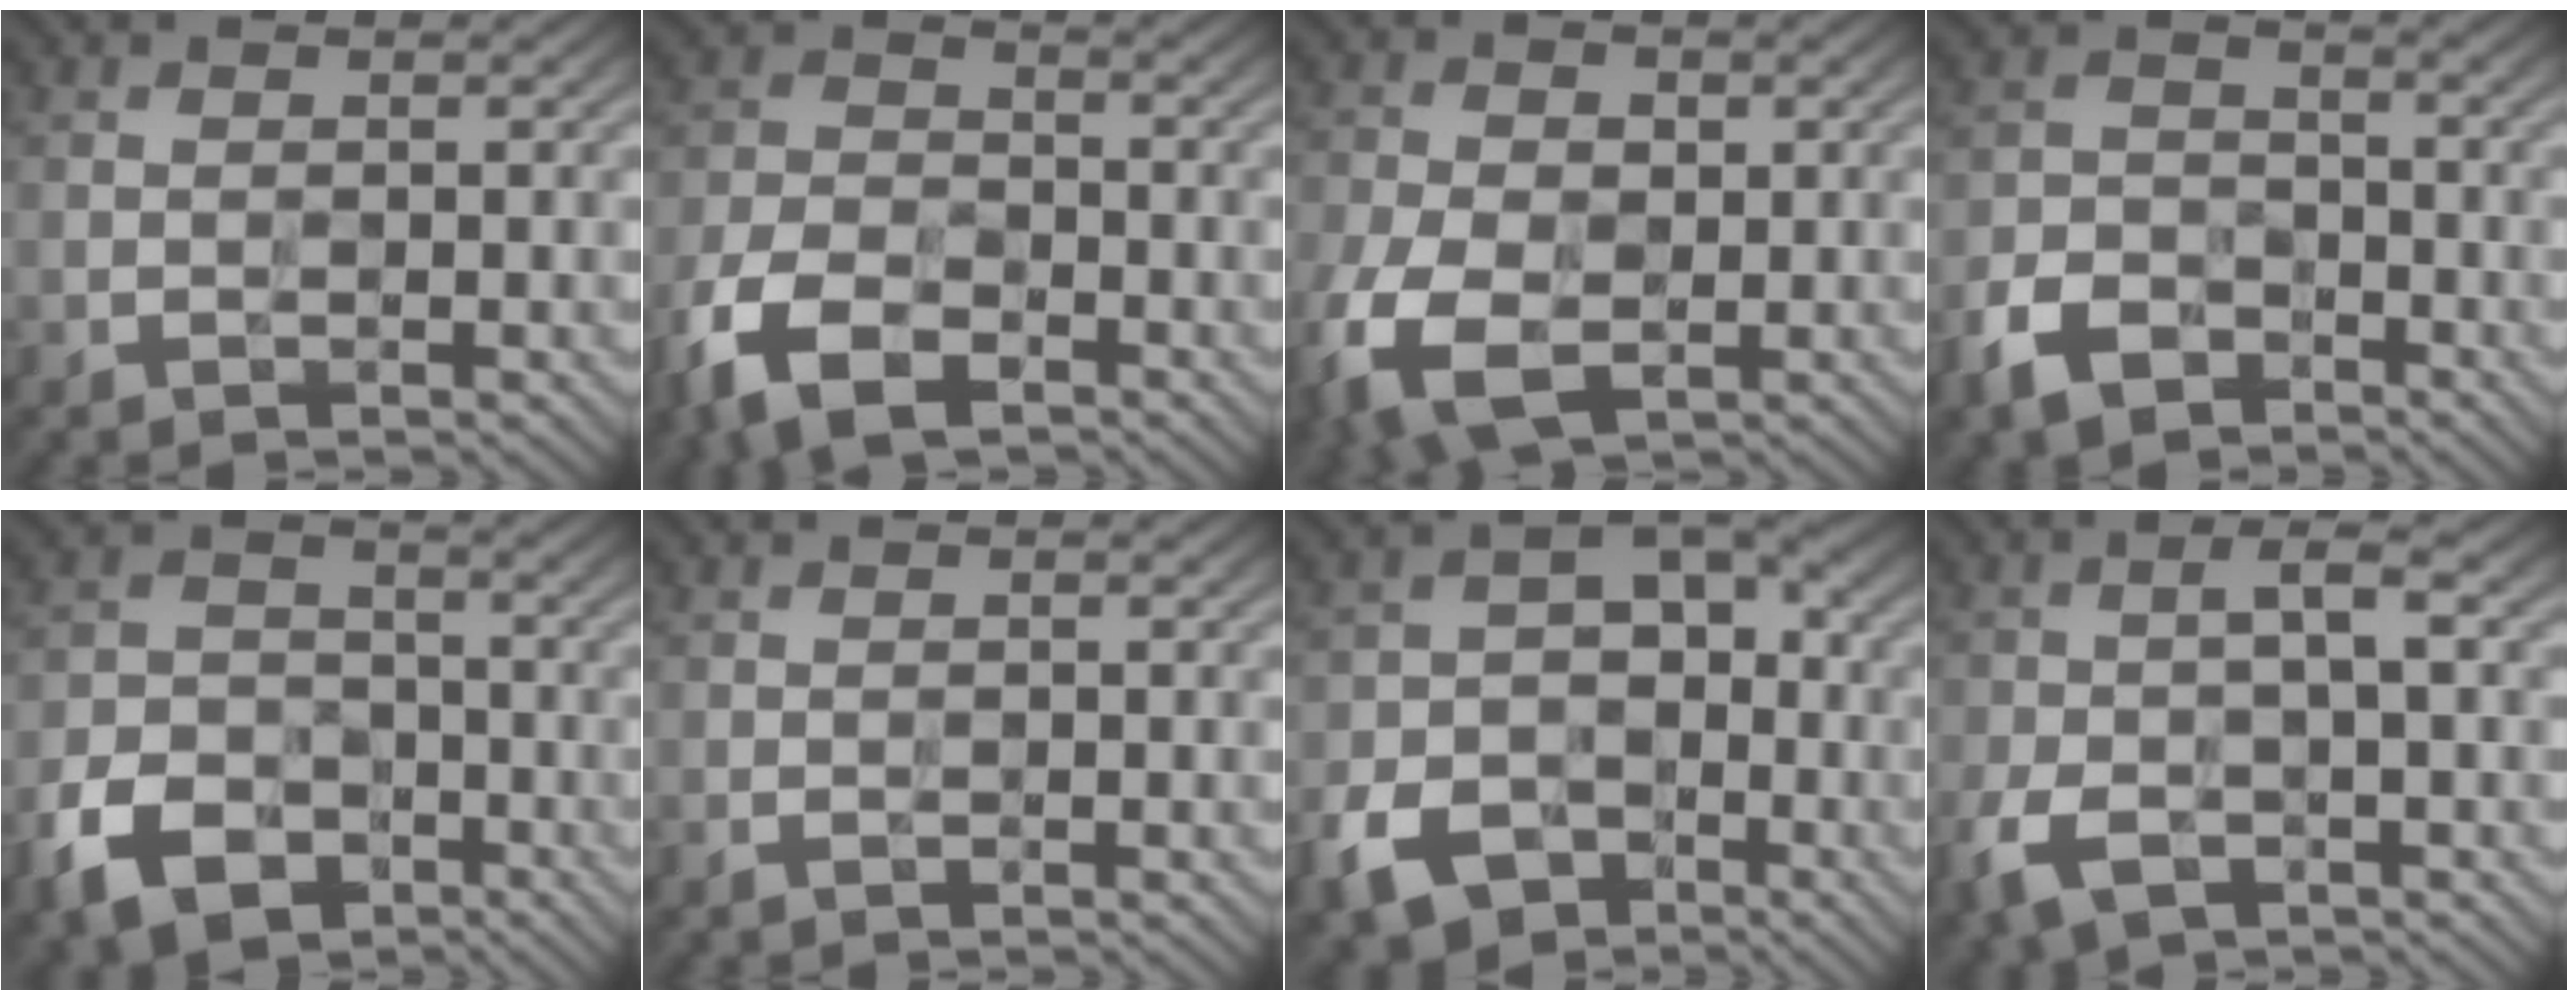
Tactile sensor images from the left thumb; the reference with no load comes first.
{"total": 10.1, "force": [-6.1, 5.3, 6.1], "torque": [-0.143, -0.020, -0.128]}
{"total": 10.8, "force": [-3.7, 6.9, 7.4], "torque": [-0.189, -0.037, -0.063]}
{"total": 6.7, "force": [-4.5, 3.9, 3.1], "torque": [-0.069, -0.004, -0.102]}
{"total": 9.1, "force": [-5.3, 6.0, 4.5], "torque": [-0.100, -0.014, -0.112]}
{"total": 0.9, "force": [-0.5, 0.4, 0.7], "torque": [-0.013, -0.001, -0.009]}
{"total": 11.5, "force": [-5.8, 7.7, 6.3], "torque": [-0.124, -0.025, -0.117]}
{"total": 6.5, "force": [-2.3, 2.7, 5.4], "torque": [-0.117, -0.001, -0.049]}